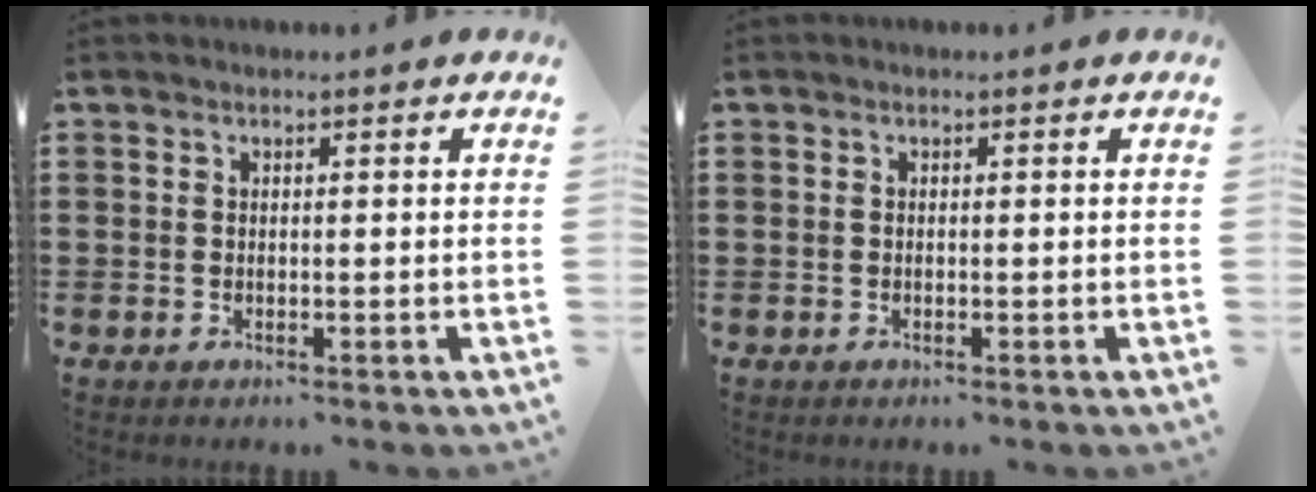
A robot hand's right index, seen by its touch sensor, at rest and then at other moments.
{"total": 0.0}